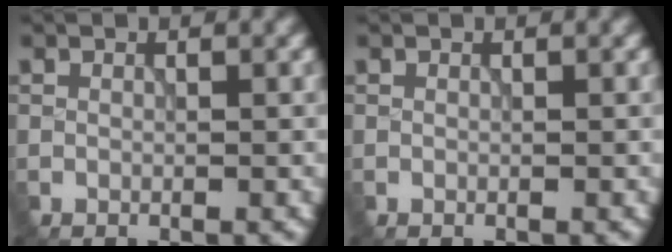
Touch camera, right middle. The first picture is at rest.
{"total": 0.0}